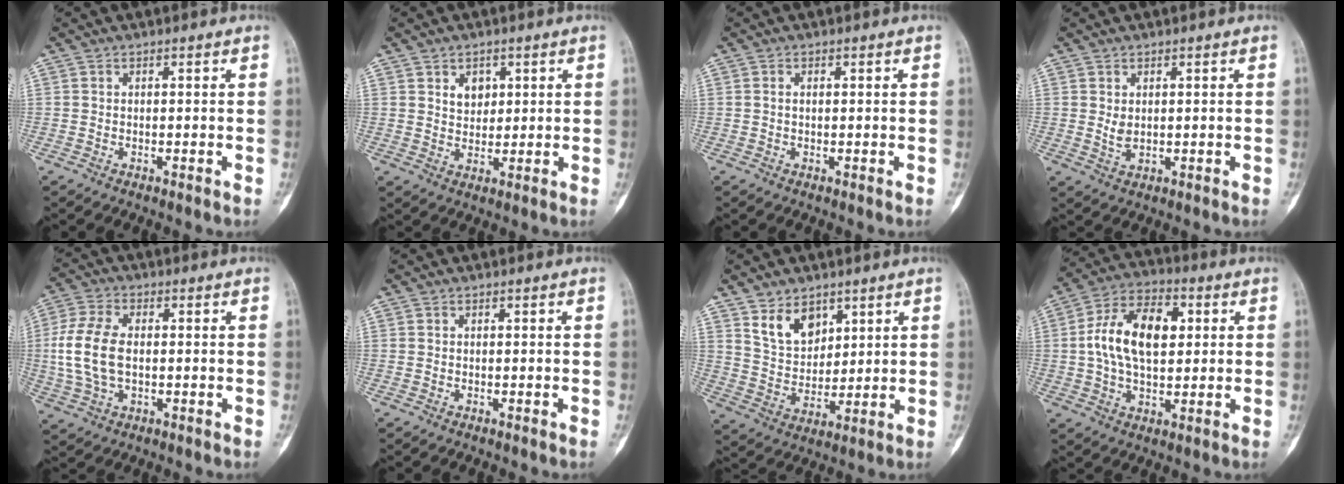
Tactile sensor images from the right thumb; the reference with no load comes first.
{"total": 3.9, "force": [1.7, 3.0, 1.9], "torque": [-0.012, -0.012, 0.031]}
{"total": 0.7, "force": [0.1, 0.4, 0.5], "torque": [-0.017, 0.004, 0.004]}
{"total": 2.3, "force": [0.6, 1.3, 1.7], "torque": [-0.024, -0.008, 0.016]}
{"total": 10.8, "force": [0.0, 6.3, 8.7], "torque": [-0.193, 0.009, 0.000]}
{"total": 0.0}
{"total": 8.7, "force": [5.1, 5.6, 4.2], "torque": [-0.050, -0.039, 0.105]}
{"total": 14.6, "force": [2.1, 8.4, 11.7], "torque": [-0.202, 0.015, 0.032]}